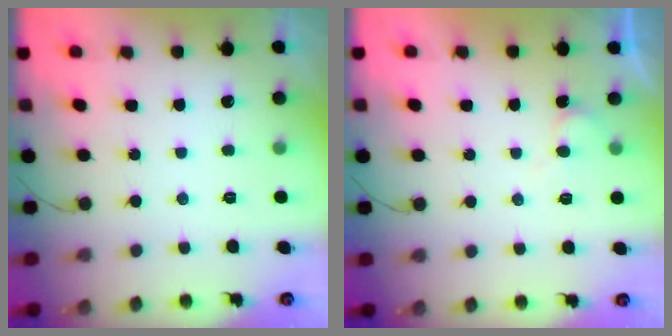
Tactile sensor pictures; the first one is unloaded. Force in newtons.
{"total": 4.2, "press": 4.2, "slide": 0.4}